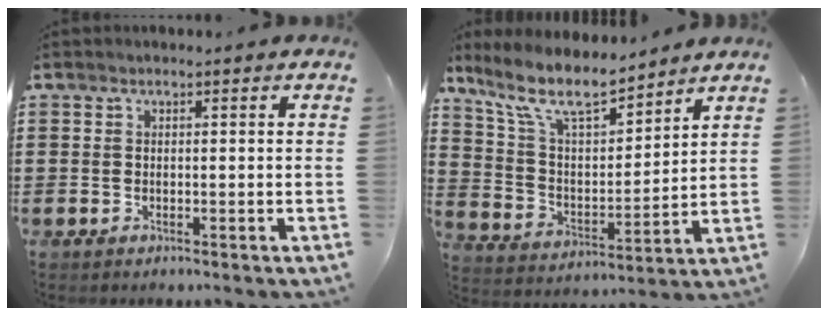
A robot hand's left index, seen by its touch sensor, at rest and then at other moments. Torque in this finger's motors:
{"motor_torque": [0.20, -0.23, 0.12, 0.03]}